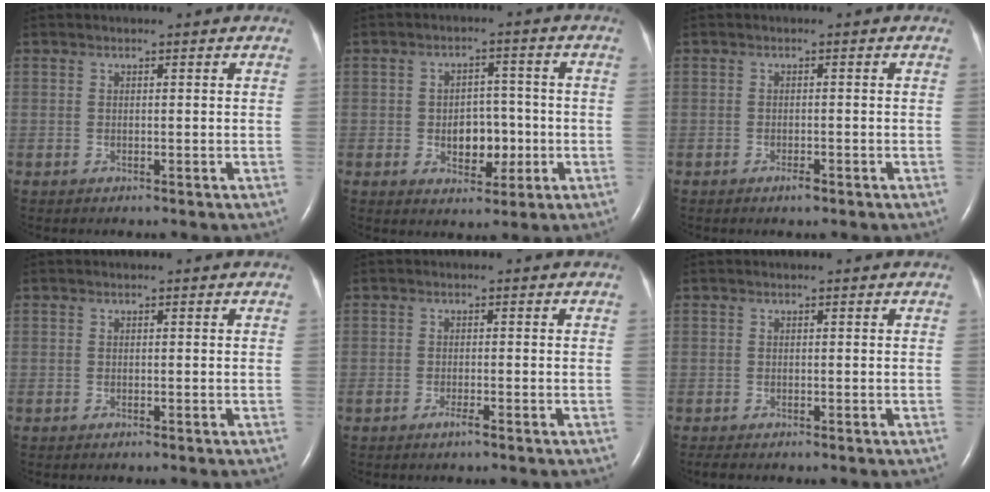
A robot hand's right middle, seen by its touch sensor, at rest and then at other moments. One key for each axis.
{"total": 5.7, "fx": -1.2, "fy": 3.7, "fz": 4.2, "tx": -0.063, "ty": 0.010, "tz": -0.010}
{"total": 1.3, "fx": -0.9, "fy": 0.3, "fz": 0.9, "tx": -0.019, "ty": -0.001, "tz": -0.012}
{"total": 0.0}
{"total": 1.3, "fx": -0.9, "fy": 0.0, "fz": 0.9, "tx": -0.023, "ty": -0.002, "tz": -0.016}
{"total": 1.2, "fx": -1.0, "fy": 0.2, "fz": 0.6, "tx": -0.015, "ty": -0.005, "tz": -0.013}